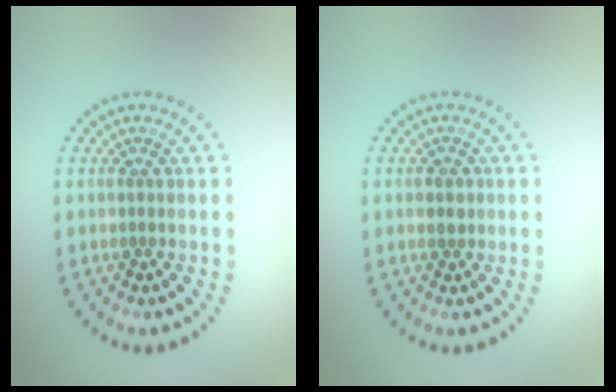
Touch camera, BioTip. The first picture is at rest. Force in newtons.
{"total": 1.2, "press": 1.2, "slide": 0.3}